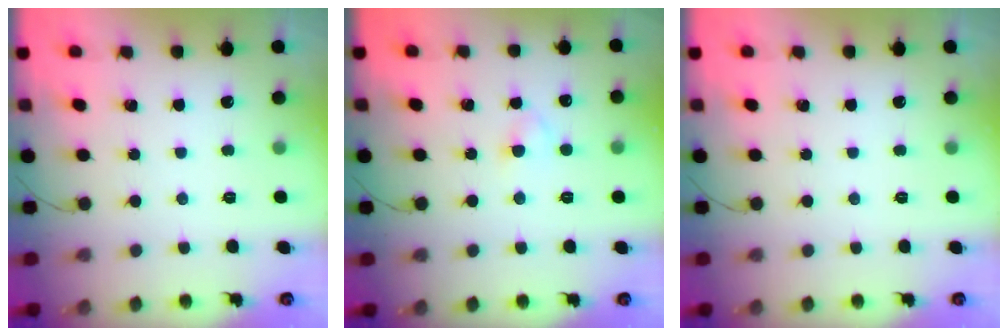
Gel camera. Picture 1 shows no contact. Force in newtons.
{"total": 2.5, "press": 2.3, "slide": 1.0}
{"total": 0.0}